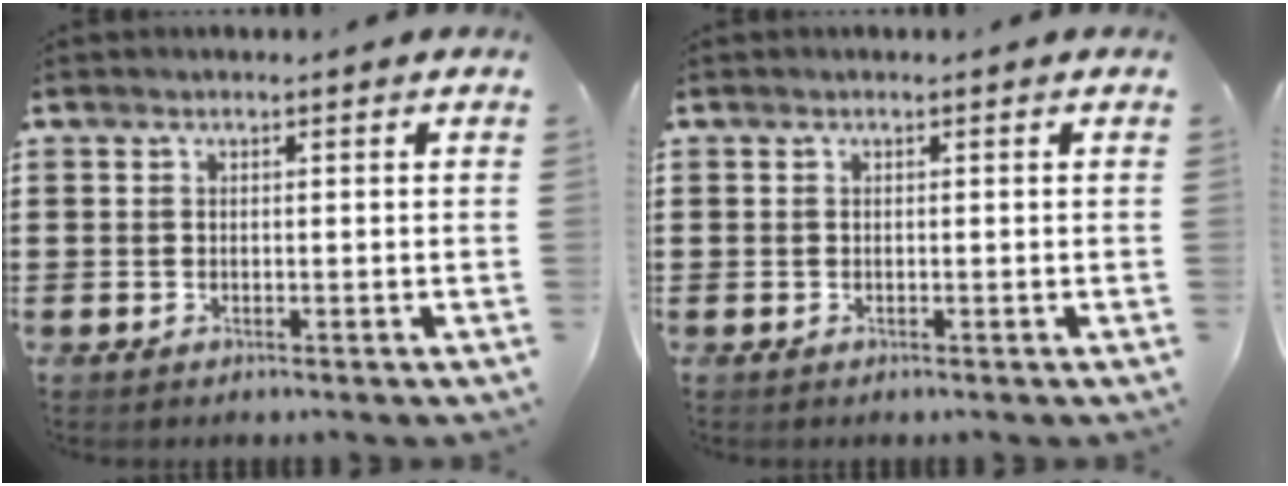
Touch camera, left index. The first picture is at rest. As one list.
[{"total": 0.0}]